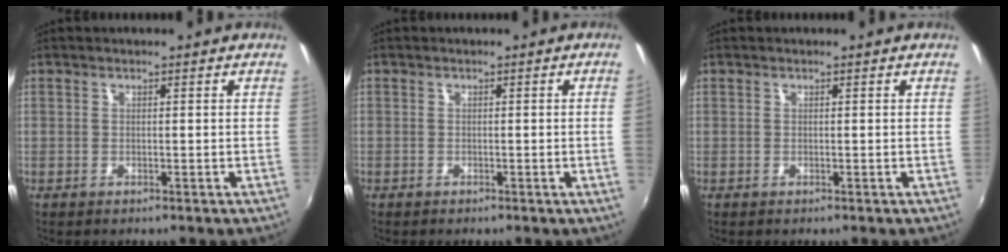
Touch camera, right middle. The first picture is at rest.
{"total": 1.4, "force": [-0.1, -0.8, 1.1], "torque": [-0.008, -0.012, 0.000]}
{"total": 0.0}